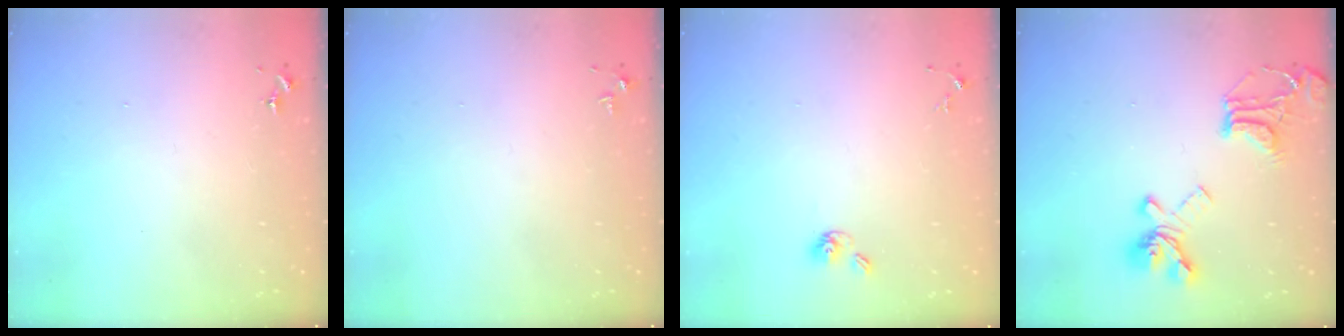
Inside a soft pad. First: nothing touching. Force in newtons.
{"total": 3.1, "press": 3.1, "slide": 0.4}
{"total": 5.5, "press": 4.8, "slide": 2.6}
{"total": 20.9, "press": 20.8, "slide": 2.1}